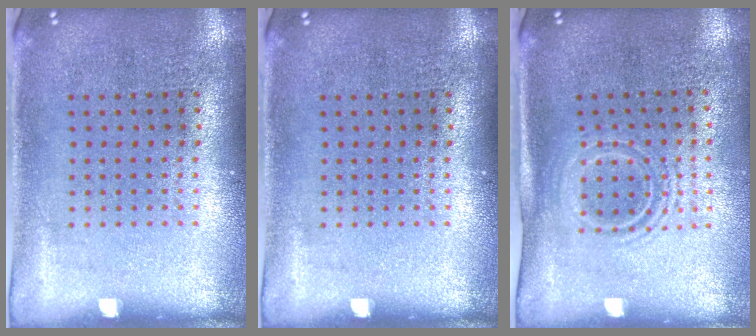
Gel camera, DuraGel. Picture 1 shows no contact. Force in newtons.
{"total": 0.0}
{"total": 1.6, "press": 1.2, "slide": 1.1}